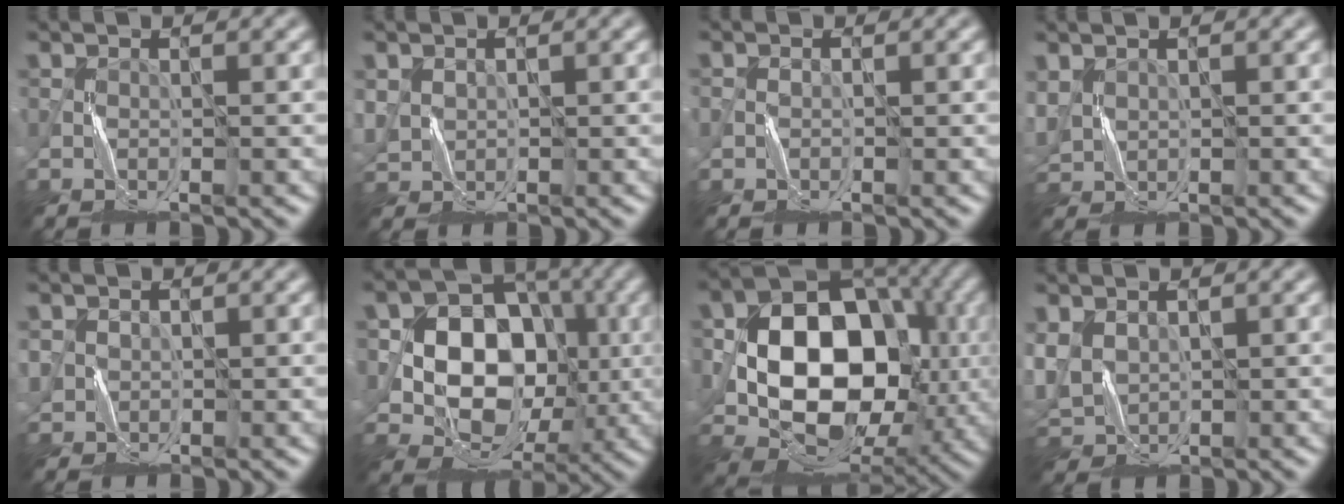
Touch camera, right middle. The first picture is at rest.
{"total": 1.8, "force": [0.8, 1.6, 0.3], "torque": [-0.020, 0.003, 0.020]}
{"total": 0.5, "force": [-0.2, 0.3, -0.4], "torque": [0.008, 0.001, -0.003]}
{"total": 2.3, "force": [1.0, 1.7, 1.1], "torque": [-0.038, 0.002, 0.026]}
{"total": 1.5, "force": [0.3, 1.4, -0.2], "torque": [0.003, -0.001, 0.007]}
{"total": 10.8, "force": [0.0, 8.9, 6.2], "torque": [-0.081, 0.008, -0.010]}
{"total": 14.8, "force": [-0.5, 11.0, 9.9], "torque": [-0.134, -0.004, -0.003]}
{"total": 3.9, "force": [0.8, 3.1, 2.1], "torque": [-0.070, -0.001, 0.018]}